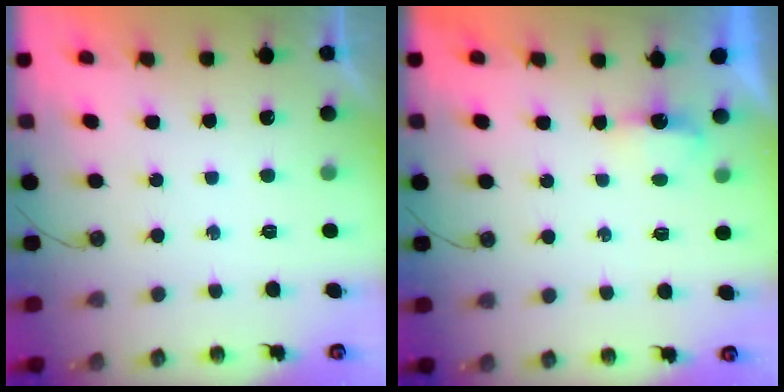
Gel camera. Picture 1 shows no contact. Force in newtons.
{"total": 2.9, "press": 2.8, "slide": 0.6}